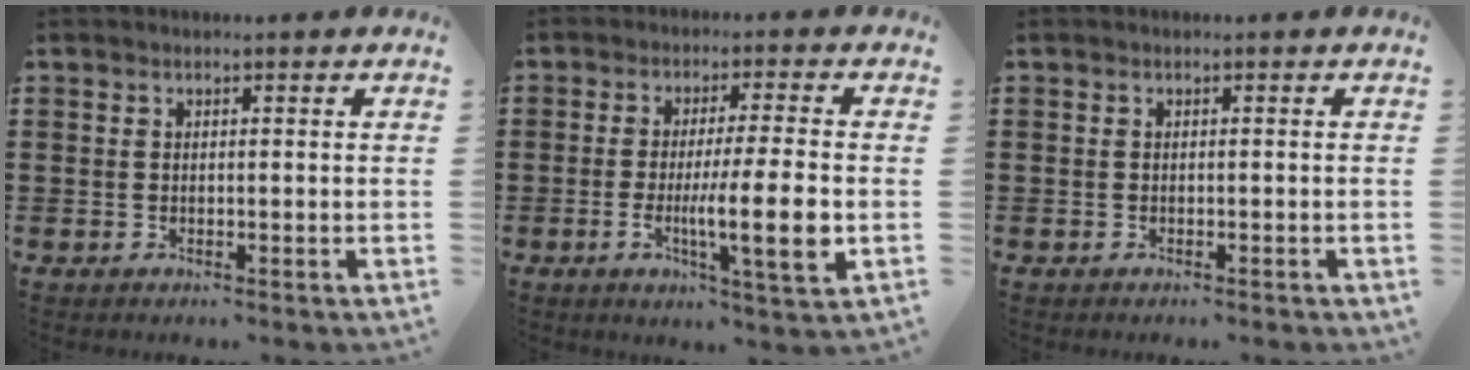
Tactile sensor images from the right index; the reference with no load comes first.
{"total": 10.3, "force": [-1.9, 0.7, 10.1], "torque": [-0.181, -0.017, -0.035]}
{"total": 0.5, "force": [-0.5, 0.0, 0.2], "torque": [-0.005, -0.003, -0.009]}